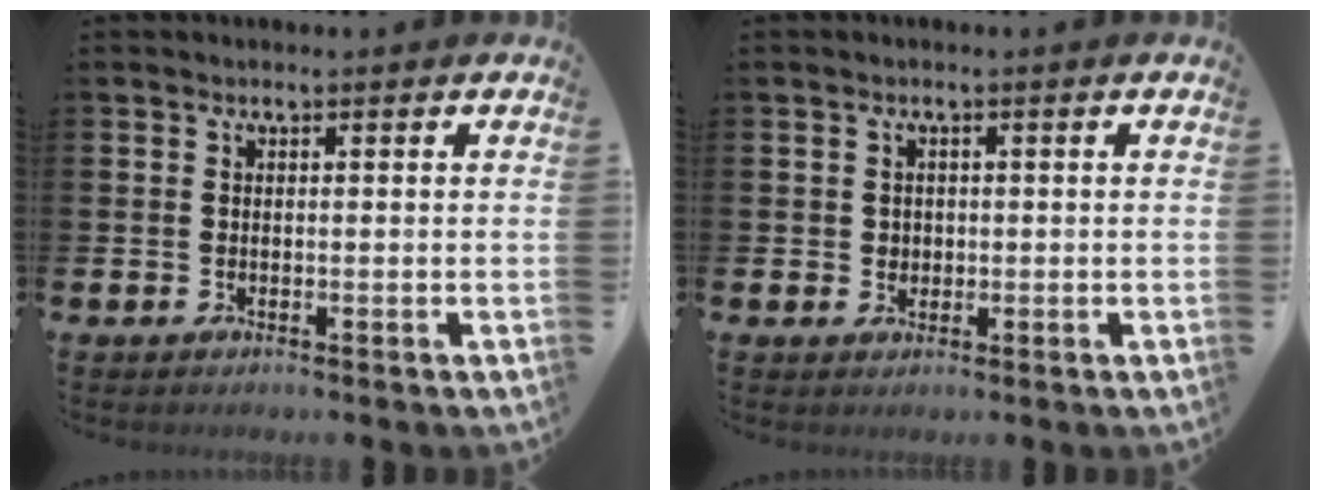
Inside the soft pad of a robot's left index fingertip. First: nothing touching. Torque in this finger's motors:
{"motor_torque": [0.08, 0.01, 0.01, 0.02]}